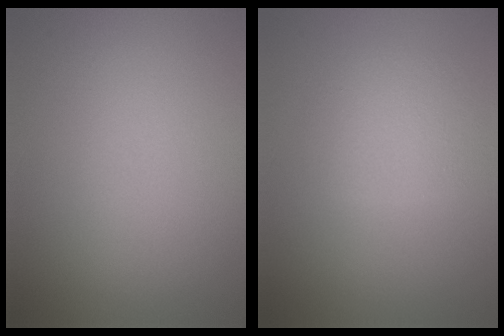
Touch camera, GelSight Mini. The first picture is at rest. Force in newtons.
{"total": 2.3, "press": 2.3, "slide": 0.0}